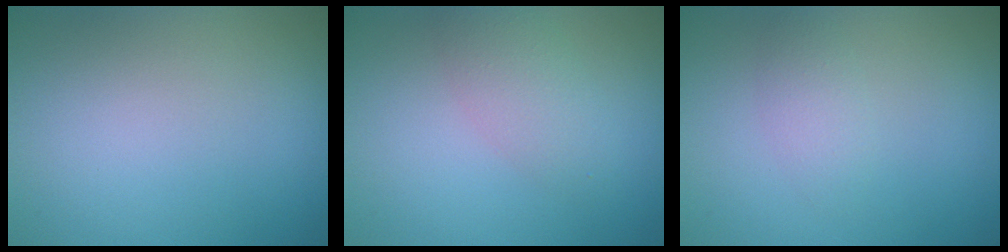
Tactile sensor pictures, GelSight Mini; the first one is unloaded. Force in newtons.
{"total": 2.7, "press": 2.7, "slide": 0.1}
{"total": 1.6, "press": 1.6, "slide": 0.1}